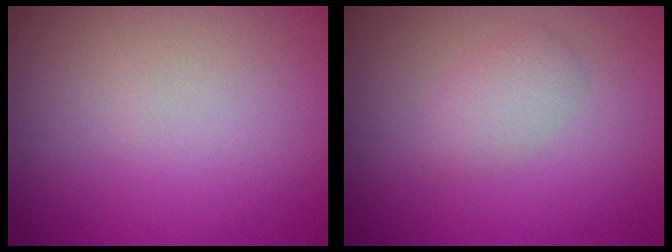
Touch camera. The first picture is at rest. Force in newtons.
{"total": 1.7, "press": 1.7, "slide": 0.1}